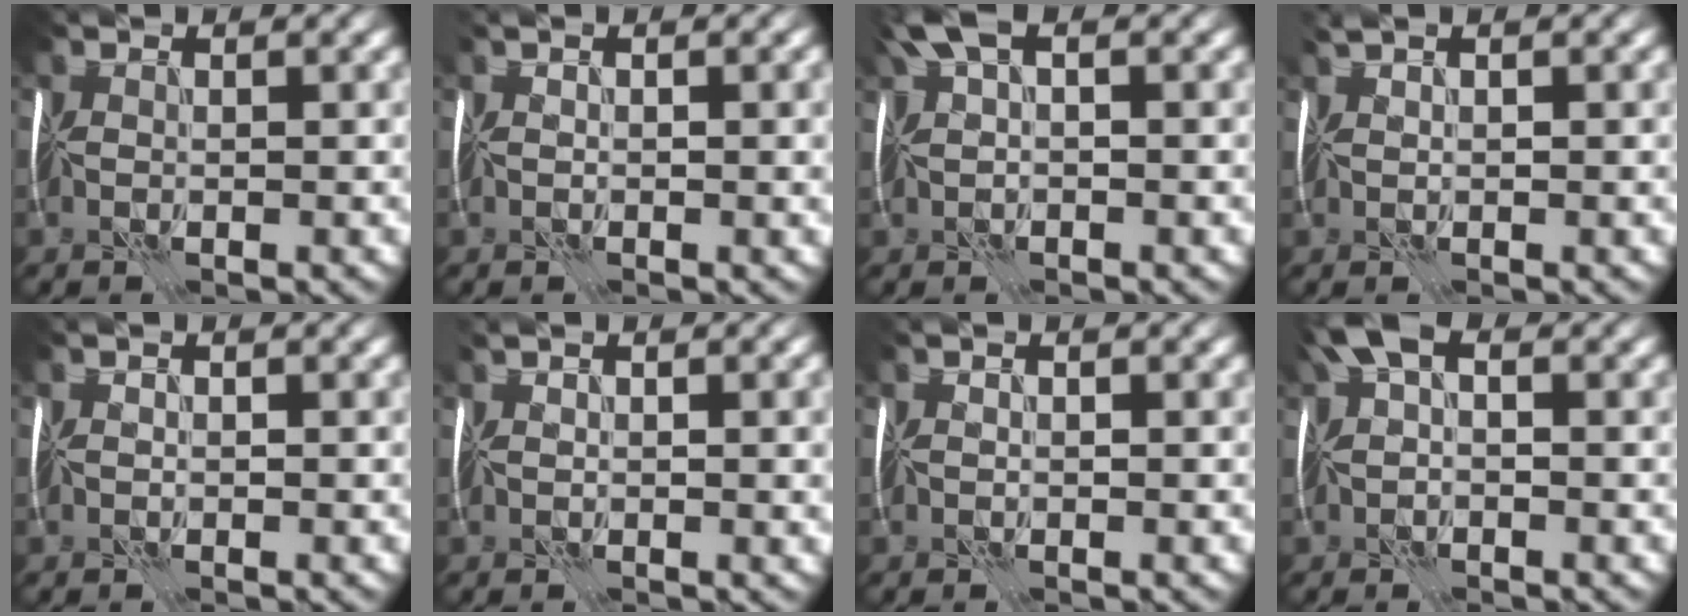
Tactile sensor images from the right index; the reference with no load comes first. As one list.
[{"total": 4.5, "force": [0.9, 2.1, 3.8], "torque": [-0.027, 0.020, 0.000]}, {"total": 4.1, "force": [1.1, 1.9, 3.5], "torque": [-0.082, 0.007, 0.030]}, {"total": 3.6, "force": [1.6, 1.4, 2.8], "torque": [-0.034, 0.022, 0.016]}, {"total": 0.9, "force": [0.1, 0.5, 0.7], "torque": [0.000, 0.012, -0.006]}, {"total": 5.5, "force": [1.5, 2.4, 4.7], "torque": [-0.054, 0.023, 0.016]}, {"total": 1.3, "force": [0.3, 0.7, 1.1], "torque": [-0.003, 0.013, -0.005]}, {"total": 3.3, "force": [0.2, 1.9, 2.7], "torque": [-0.057, 0.005, 0.007]}]